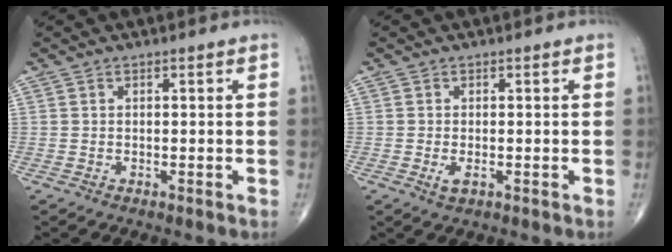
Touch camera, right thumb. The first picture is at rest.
{"total": 1.8, "force": [-0.5, 0.9, 1.5], "torque": [-0.032, -0.004, -0.009]}